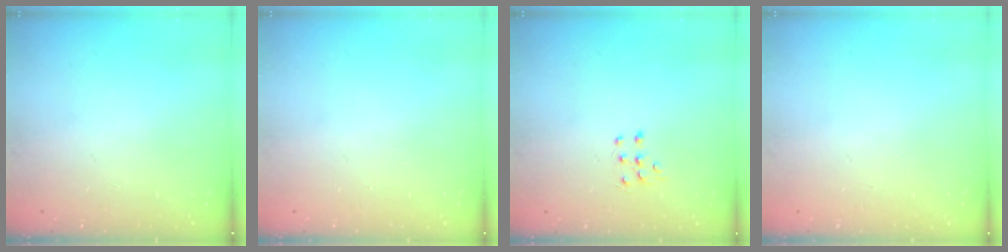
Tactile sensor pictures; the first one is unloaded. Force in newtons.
{"total": 0.0}
{"total": 6.4, "press": 6.3, "slide": 0.8}
{"total": 0.0}